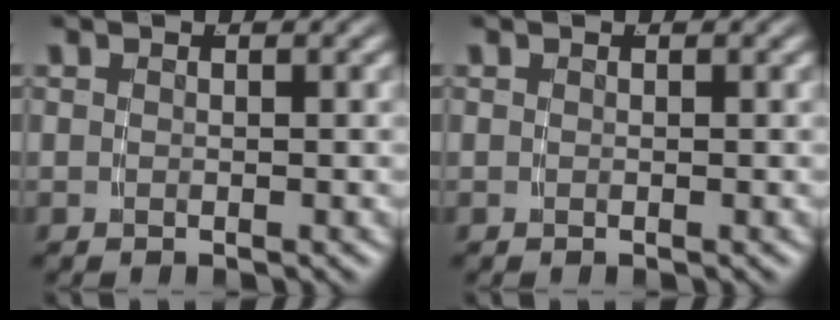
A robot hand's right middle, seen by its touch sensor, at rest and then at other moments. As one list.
[{"total": 0.0}]